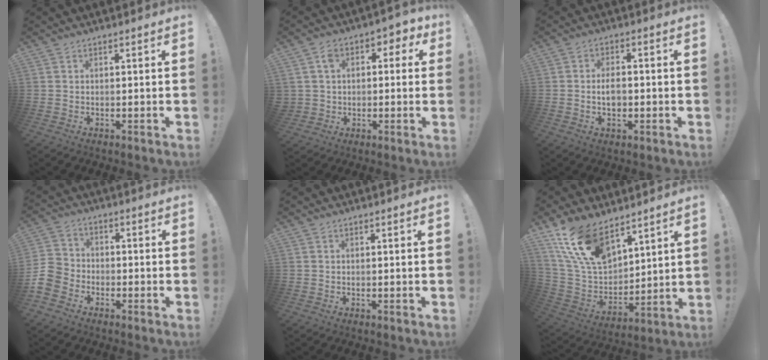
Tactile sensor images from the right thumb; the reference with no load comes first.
{"total": 6.8, "force": [1.9, 5.7, 3.1], "torque": [-0.045, -0.006, 0.038]}
{"total": 4.7, "force": [-0.8, 2.7, 3.7], "torque": [-0.060, 0.001, -0.019]}
{"total": 8.3, "force": [-5.3, 5.8, 2.7], "torque": [-0.061, 0.041, -0.100]}
{"total": 0.0}
{"total": 18.3, "force": [12.0, 9.3, 10.2], "torque": [-0.211, -0.067, 0.227]}